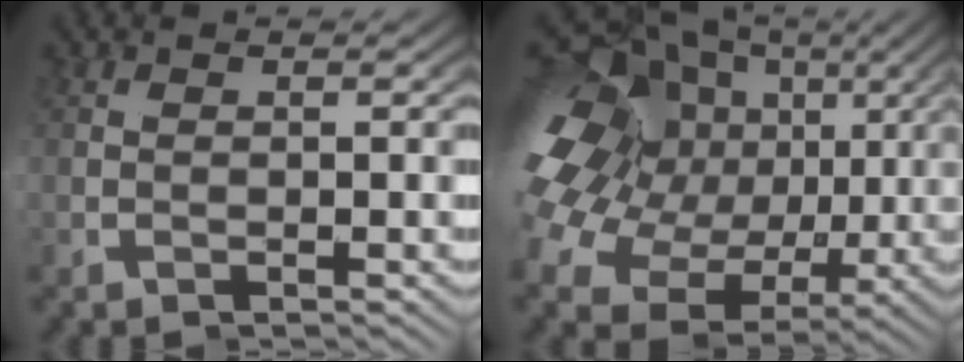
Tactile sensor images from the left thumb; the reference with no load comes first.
{"total": 14.2, "force": [2.9, 9.0, 10.6], "torque": [-0.200, 0.016, 0.042]}